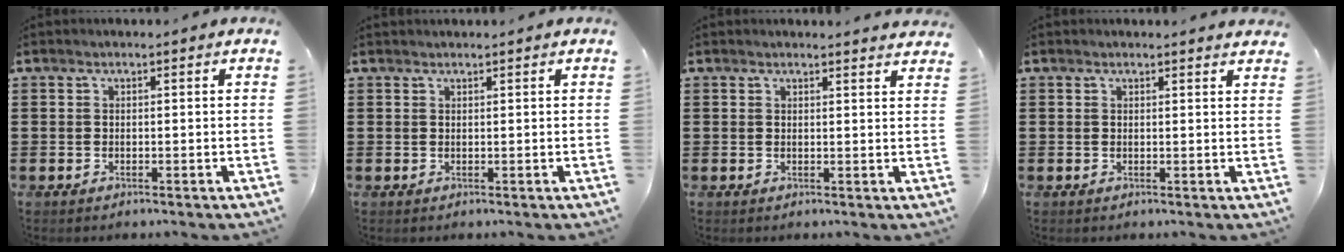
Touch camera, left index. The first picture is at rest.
{"total": 0.6, "force": [0.6, 0.0, 0.1], "torque": [-0.004, -0.002, 0.012]}
{"total": 1.6, "force": [1.6, 0.0, 0.3], "torque": [-0.001, -0.004, 0.029]}
{"total": 1.0, "force": [1.0, 0.0, 0.3], "torque": [0.000, -0.005, 0.018]}